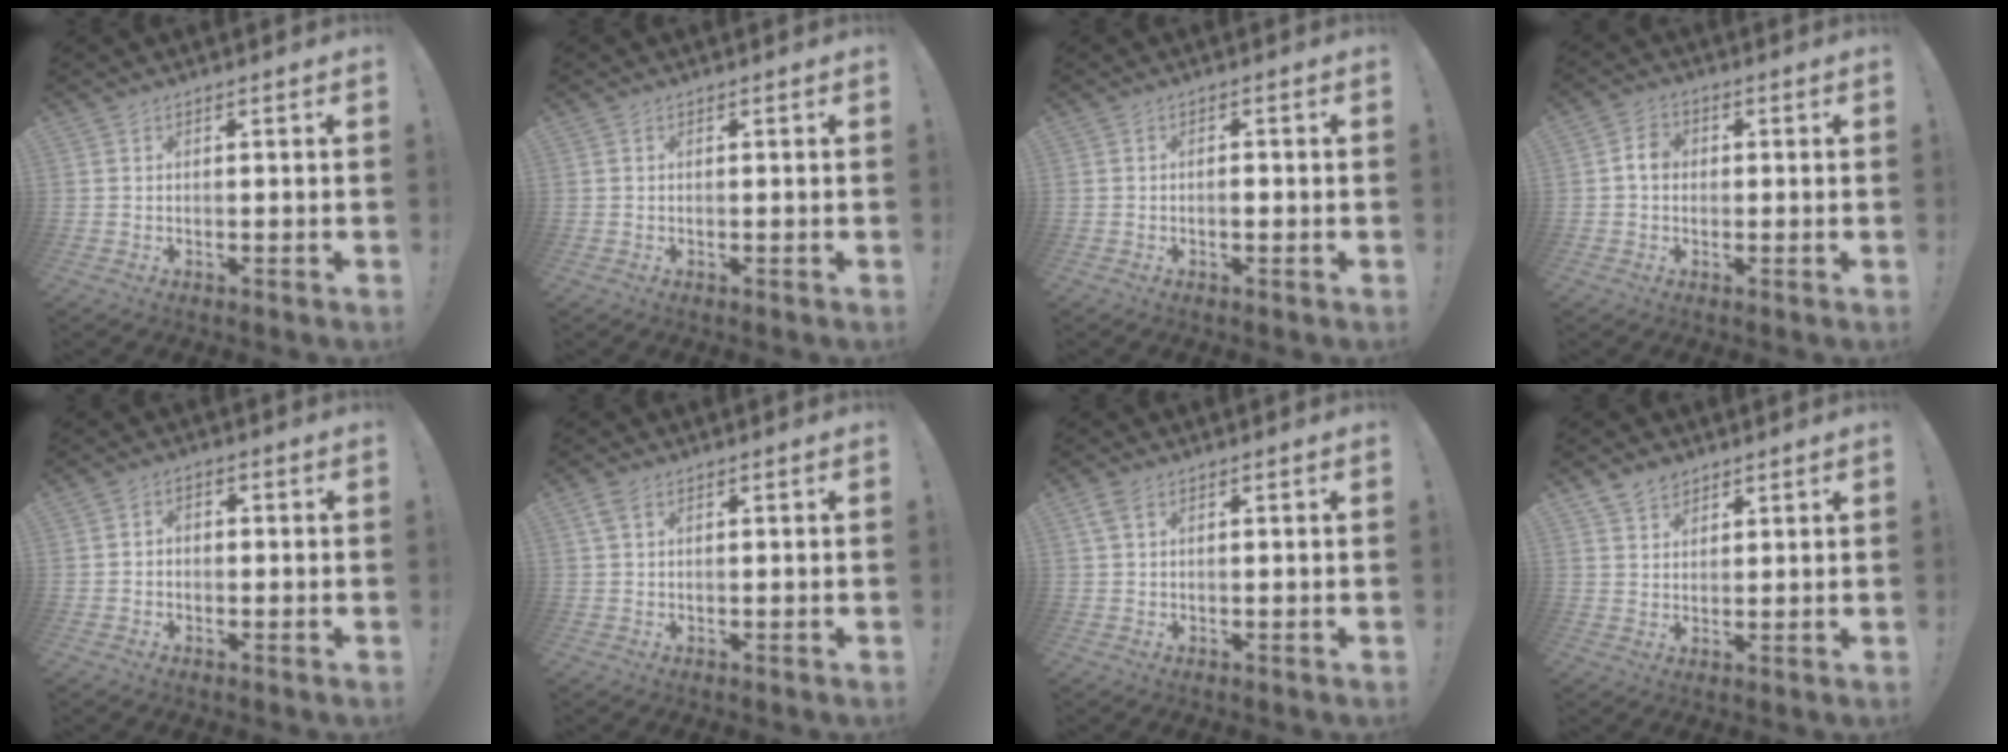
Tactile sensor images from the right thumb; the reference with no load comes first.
{"total": 0.0}
{"total": 1.6, "force": [-0.8, 0.8, 1.2], "torque": [-0.016, 0.003, -0.015]}
{"total": 4.7, "force": [-0.1, 3.8, 2.8], "torque": [-0.038, 0.011, -0.003]}
{"total": 2.3, "force": [-1.4, 1.5, 1.1], "torque": [-0.017, 0.012, -0.026]}
{"total": 2.2, "force": [1.0, 1.1, 1.7], "torque": [-0.042, 0.007, 0.020]}
{"total": 2.3, "force": [1.0, 1.2, 1.7], "torque": [-0.041, 0.006, 0.020]}
{"total": 4.6, "force": [3.6, 2.7, 0.8], "torque": [-0.014, -0.020, 0.068]}